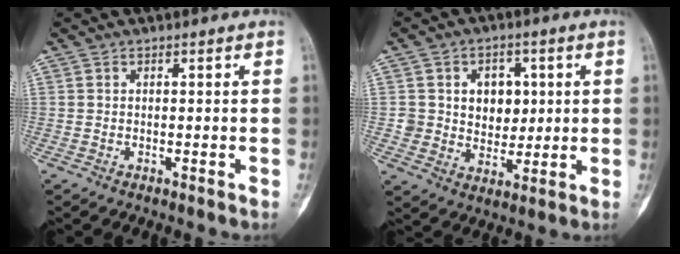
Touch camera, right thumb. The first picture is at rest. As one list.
[{"total": 8.9, "force": [1.8, 7.3, 4.8], "torque": [-0.025, -0.004, 0.034]}]